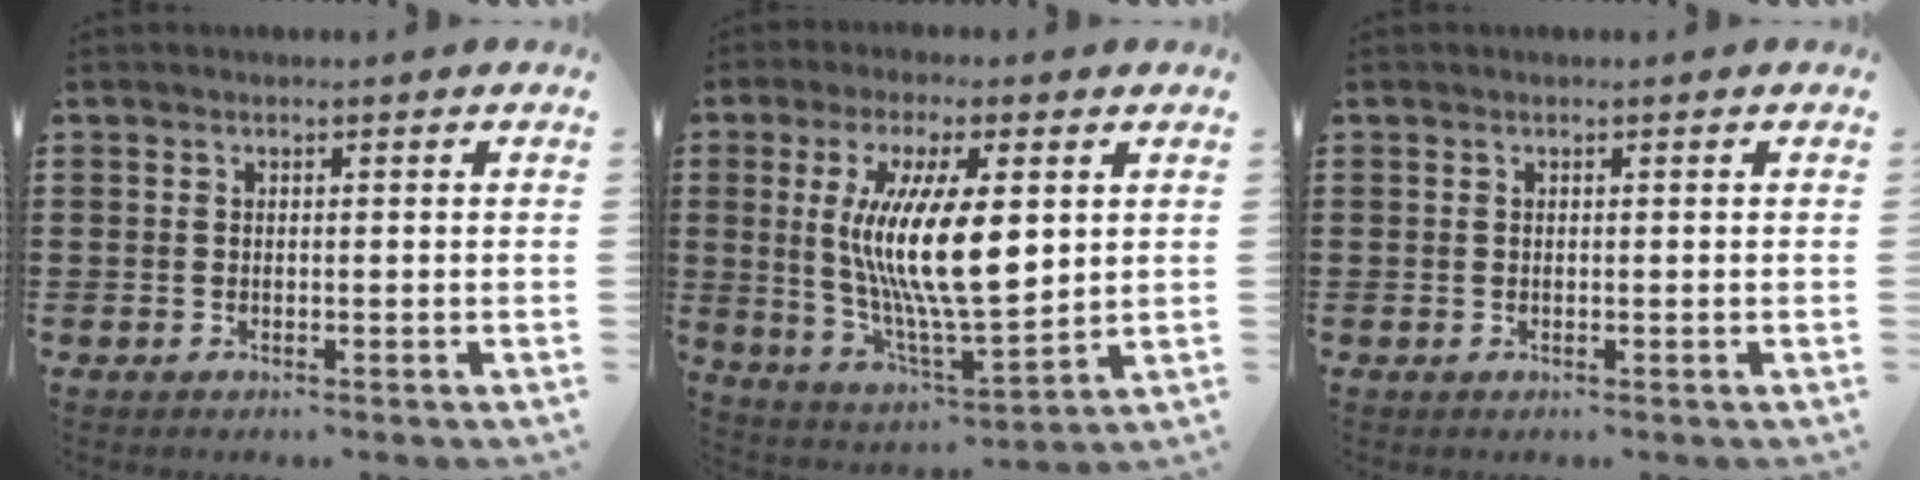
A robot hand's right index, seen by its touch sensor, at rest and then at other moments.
{"total": 13.9, "force": [3.0, 4.1, 12.9], "torque": [-0.254, -0.007, 0.049]}
{"total": 0.0}